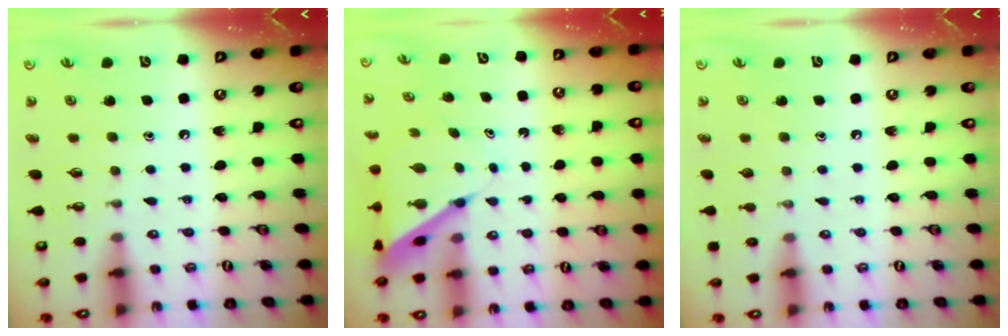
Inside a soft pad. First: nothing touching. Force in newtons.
{"total": 6.6, "press": 6.6, "slide": 0.4}
{"total": 0.0}